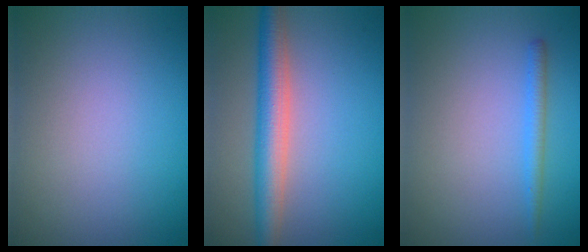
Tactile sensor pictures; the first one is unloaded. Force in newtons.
{"total": 4.8, "press": 4.8, "slide": 0.2}
{"total": 1.4, "press": 1.4, "slide": 0.1}